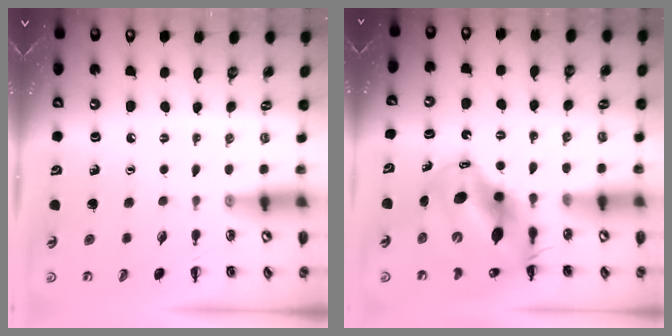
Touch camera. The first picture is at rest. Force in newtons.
{"total": 14.2, "press": 13.7, "slide": 3.8}